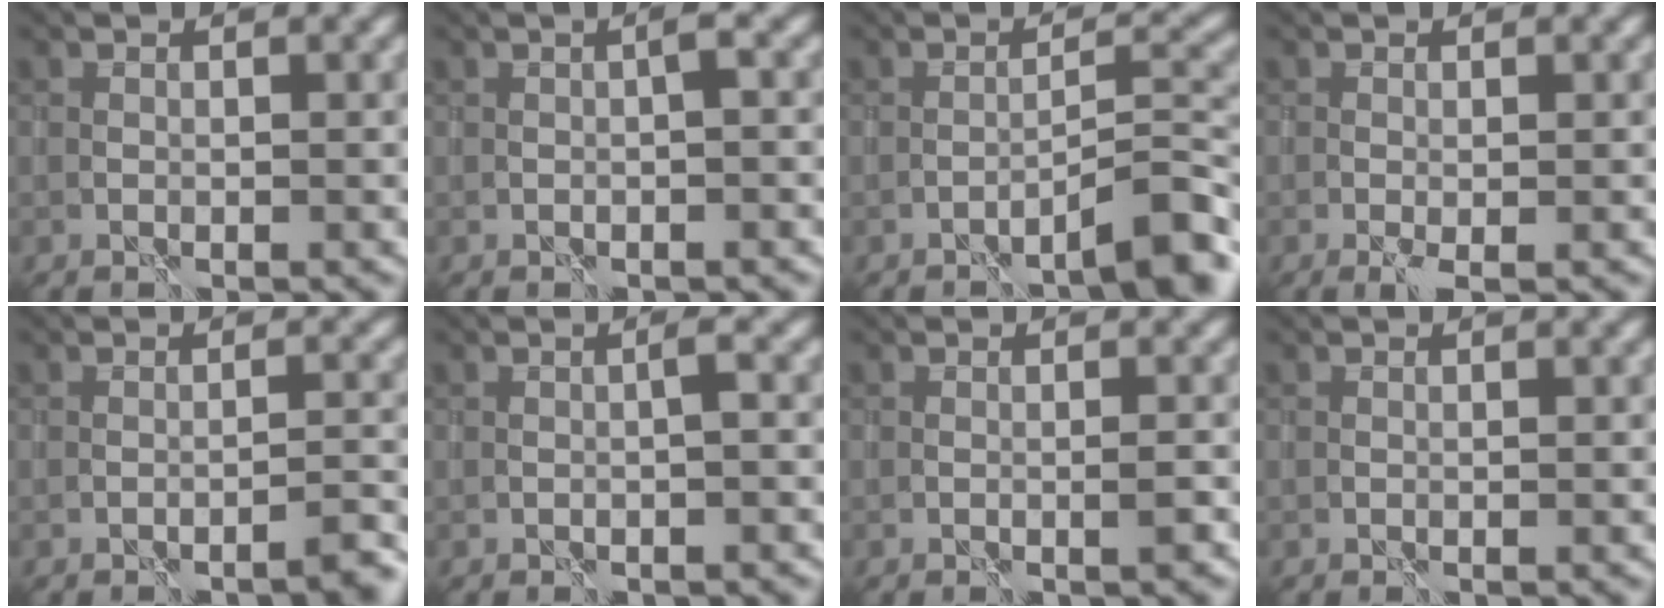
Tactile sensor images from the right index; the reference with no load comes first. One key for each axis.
{"total": 1.4, "fx": -0.2, "fy": 0.1, "fz": 1.4, "tx": -0.023, "ty": 0.004, "tz": -0.002}
{"total": 4.7, "fx": -3.4, "fy": 0.5, "fz": 3.2, "tx": -0.037, "ty": 0.020, "tz": -0.052}
{"total": 1.3, "fx": -0.7, "fy": 0.2, "fz": 1.1, "tx": -0.026, "ty": -0.004, "tz": -0.013}
{"total": 2.4, "fx": -1.7, "fy": 0.2, "fz": 1.6, "tx": -0.016, "ty": 0.007, "tz": -0.031}
{"total": 1.2, "fx": -0.2, "fy": 0.0, "fz": 1.2, "tx": -0.022, "ty": 0.004, "tz": -0.004}
{"total": 0.8, "fx": -0.3, "fy": -0.1, "fz": 0.8, "tx": -0.014, "ty": -0.002, "tz": -0.004}
{"total": 0.0}